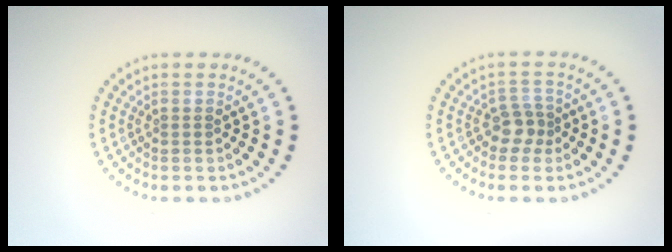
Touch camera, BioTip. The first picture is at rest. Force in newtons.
{"total": 2.0, "press": 1.7, "slide": 1.1}